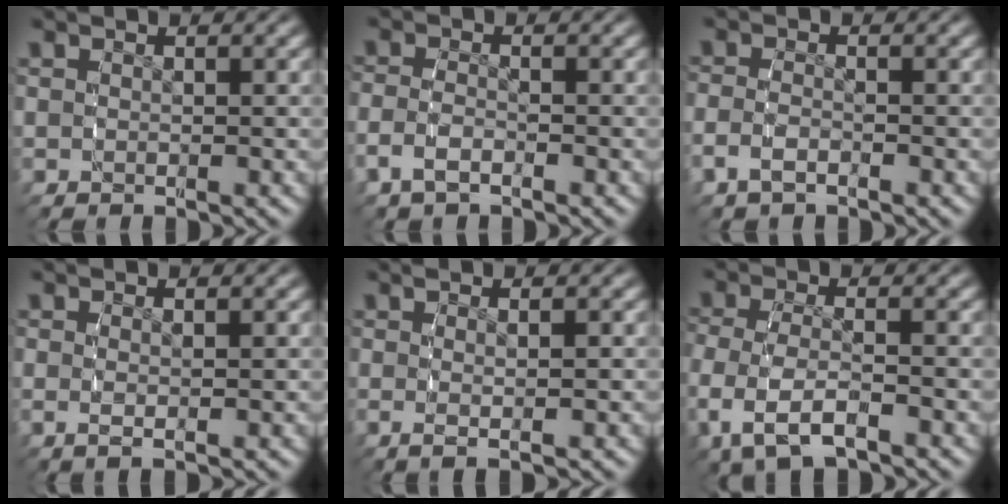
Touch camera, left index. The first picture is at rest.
{"total": 2.6, "force": [-1.5, 1.4, 1.6], "torque": [-0.045, -0.012, -0.022]}
{"total": 2.3, "force": [-1.4, 1.2, 1.4], "torque": [-0.039, -0.011, -0.020]}
{"total": 1.2, "force": [-0.2, 0.1, 1.1], "torque": [-0.027, -0.009, 0.003]}
{"total": 1.9, "force": [0.1, -0.2, 1.9], "torque": [-0.031, -0.003, 0.004]}
{"total": 4.5, "force": [-1.6, 2.5, 3.4], "torque": [-0.088, -0.022, -0.014]}